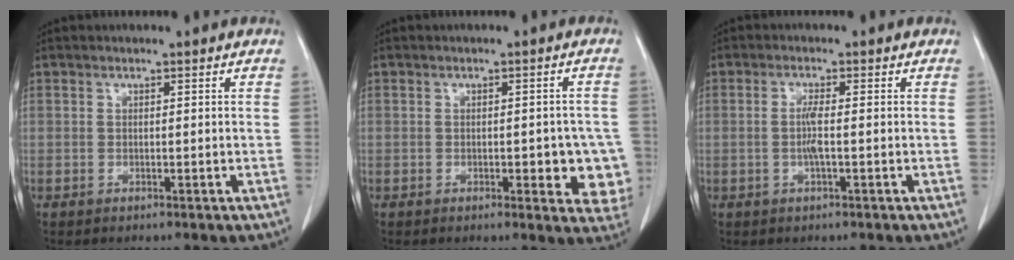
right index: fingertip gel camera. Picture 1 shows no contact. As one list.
[{"total": 7.1, "force": [-1.6, 2.6, 6.4], "torque": [-0.054, 0.001, -0.016]}, {"total": 2.6, "force": [-0.4, 0.0, 2.6], "torque": [-0.056, -0.002, -0.009]}]